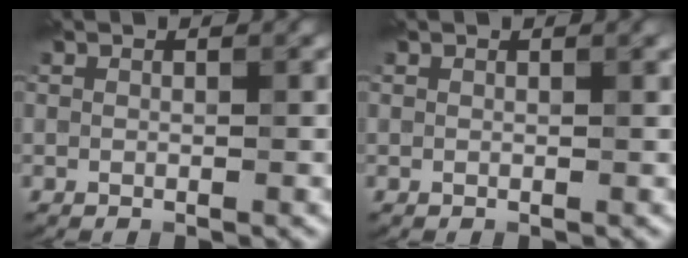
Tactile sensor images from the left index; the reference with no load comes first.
{"total": 0.7, "force": [0.4, 0.2, 0.5], "torque": [-0.002, 0.005, 0.005]}